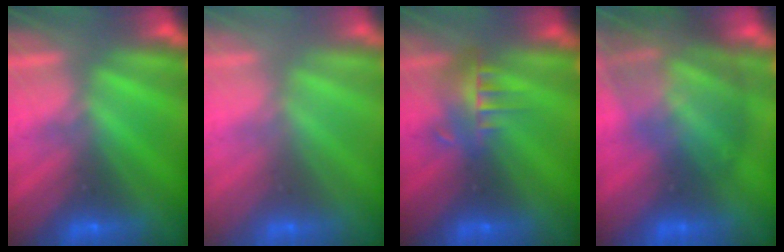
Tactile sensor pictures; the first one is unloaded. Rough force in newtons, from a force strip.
{"total": 2.7}
{"total": 5.0}
{"total": 7.3}